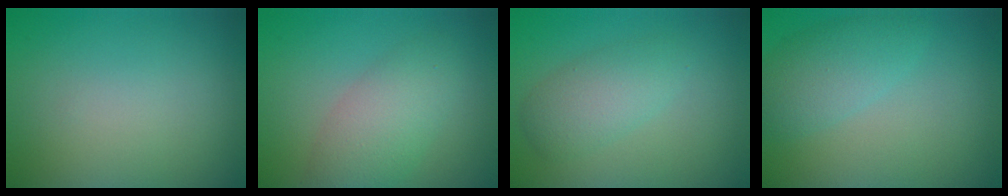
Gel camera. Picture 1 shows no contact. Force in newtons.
{"total": 4.2, "press": 4.2, "slide": 0.1}
{"total": 3.4, "press": 3.4, "slide": 0.1}
{"total": 3.4, "press": 3.4, "slide": 0.2}